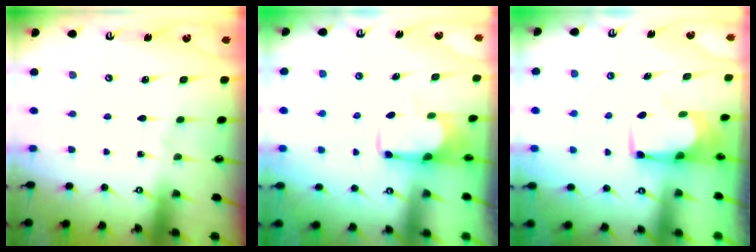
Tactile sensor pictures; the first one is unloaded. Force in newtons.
{"total": 1.9, "press": 1.7, "slide": 0.8}
{"total": 1.6, "press": 1.6, "slide": 0.3}